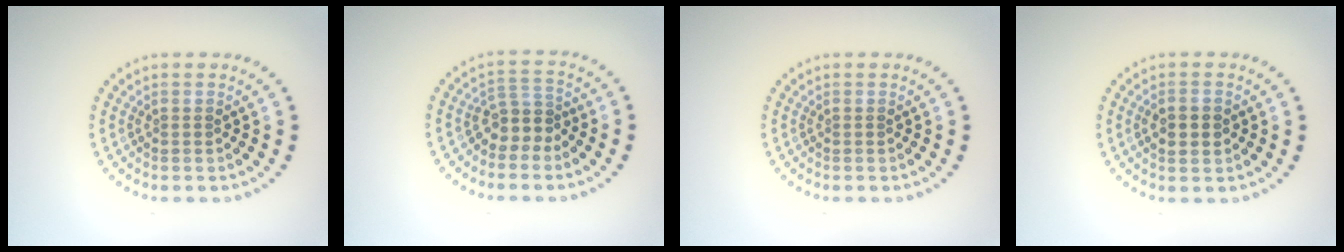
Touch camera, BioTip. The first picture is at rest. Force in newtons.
{"total": 2.7, "press": 2.1, "slide": 1.7}
{"total": 0.0}
{"total": 2.1, "press": 2.1, "slide": 0.1}